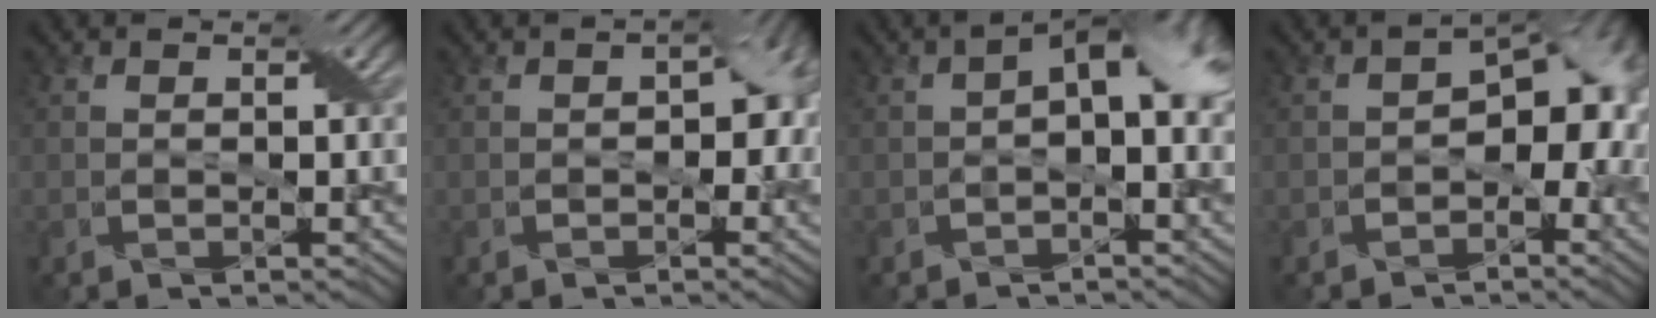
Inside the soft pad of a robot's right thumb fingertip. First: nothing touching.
{"total": 4.8, "force": [-0.4, 3.2, 3.6], "torque": [-0.045, -0.009, -0.004]}
{"total": 6.7, "force": [-0.1, 3.5, 5.7], "torque": [-0.077, 0.000, -0.002]}
{"total": 8.4, "force": [-2.1, 5.3, 6.2], "torque": [-0.060, -0.012, -0.040]}